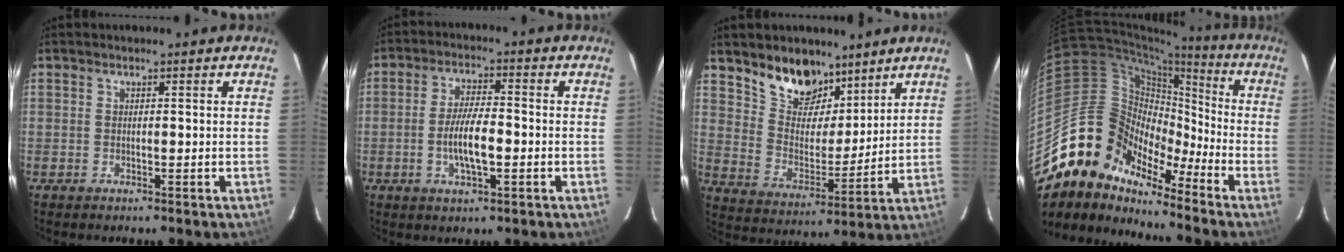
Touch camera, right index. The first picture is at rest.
{"total": 8.3, "force": [-2.0, 2.3, 7.7], "torque": [-0.151, 0.000, -0.038]}
{"total": 12.3, "force": [9.0, 6.8, 4.8], "torque": [-0.096, 0.007, 0.169]}
{"total": 15.4, "force": [-12.8, 7.5, 4.3], "torque": [-0.074, 0.032, -0.253]}